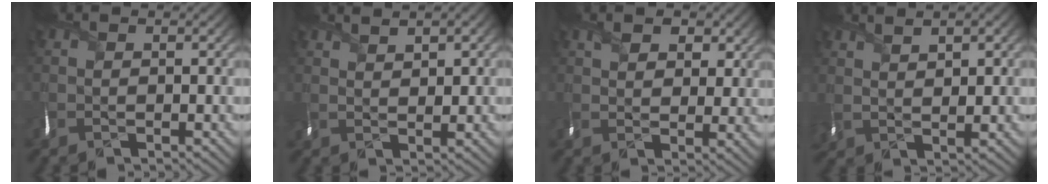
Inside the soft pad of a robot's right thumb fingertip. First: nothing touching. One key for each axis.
{"total": 3.0, "fx": 2.0, "fy": 1.0, "fz": 1.9, "tx": -0.037, "ty": -0.001, "tz": 0.046}
{"total": 4.2, "fx": 2.3, "fy": 2.6, "fz": 2.4, "tx": -0.047, "ty": -0.008, "tz": 0.043}
{"total": 4.3, "fx": 2.4, "fy": 1.8, "fz": 3.1, "tx": -0.066, "ty": 0.002, "tz": 0.055}